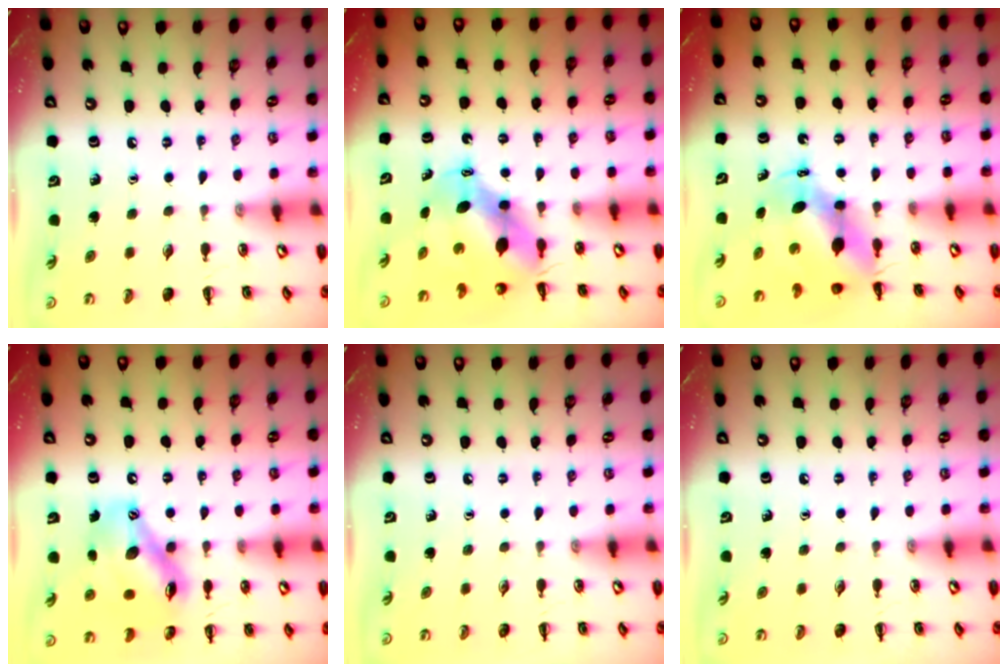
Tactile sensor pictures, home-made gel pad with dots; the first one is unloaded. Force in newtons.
{"total": 7.6, "press": 7.4, "slide": 1.9}
{"total": 8.7, "press": 8.5, "slide": 1.5}
{"total": 12.8, "press": 12.4, "slide": 3.4}
{"total": 0.0}
{"total": 0.0}